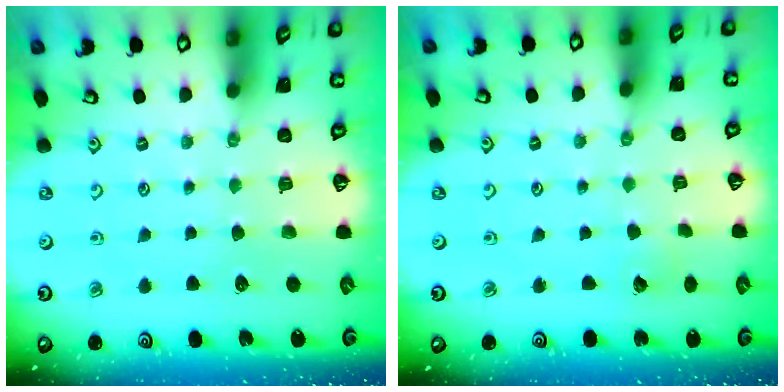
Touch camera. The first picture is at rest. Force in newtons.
{"total": 2.8, "press": 2.8, "slide": 0.2}